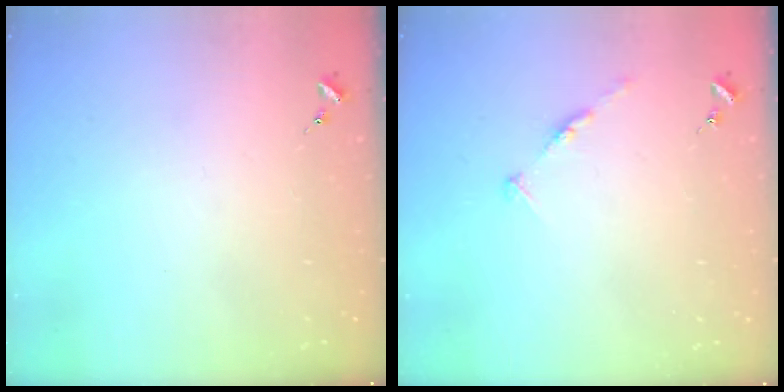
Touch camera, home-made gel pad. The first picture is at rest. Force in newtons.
{"total": 4.9, "press": 4.9, "slide": 0.5}